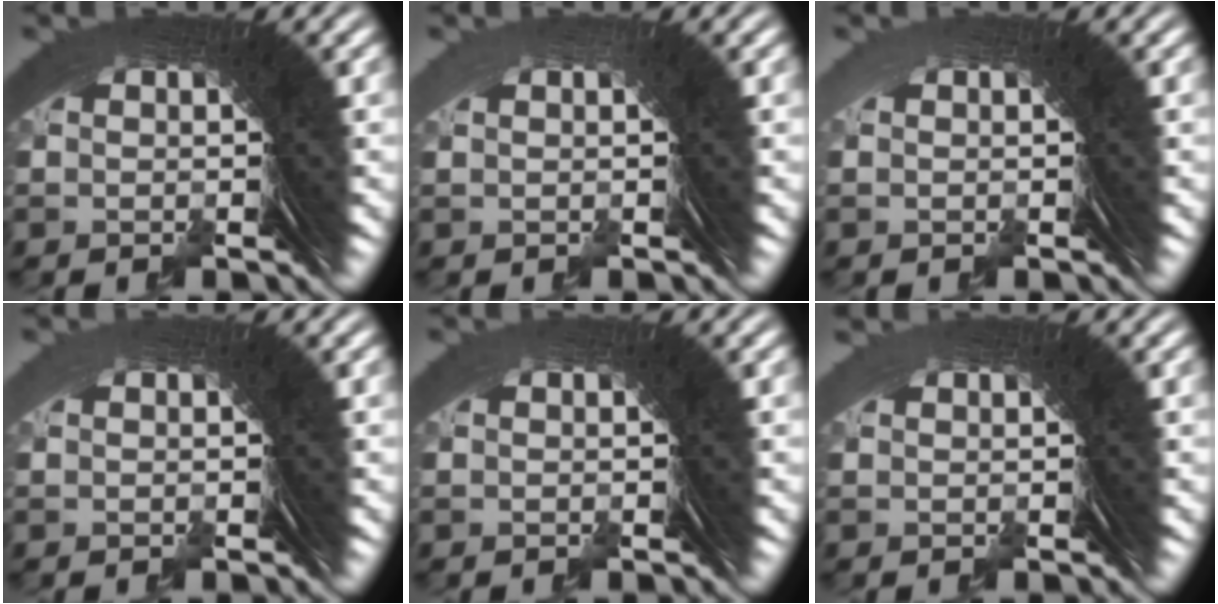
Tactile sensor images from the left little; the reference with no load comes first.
{"total": 1.5, "force": [-0.5, -1.0, -1.1], "torque": [0.028, 0.006, -0.005]}
{"total": 1.4, "force": [-0.6, -0.9, -0.9], "torque": [0.021, 0.000, -0.005]}
{"total": 1.2, "force": [-0.4, -0.7, -0.9], "torque": [0.023, 0.003, -0.006]}
{"total": 0.8, "force": [-0.3, -0.5, -0.6], "torque": [0.013, 0.001, -0.005]}
{"total": 0.9, "force": [0.1, -0.5, -0.7], "torque": [0.024, 0.006, 0.000]}